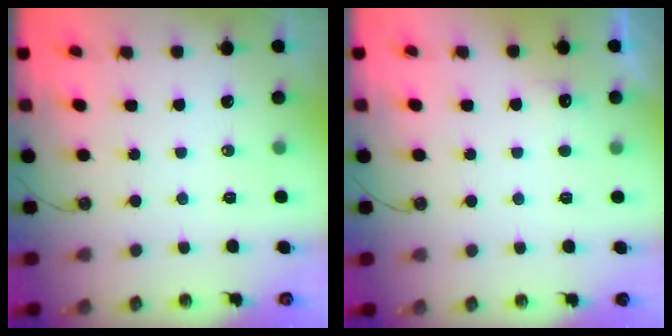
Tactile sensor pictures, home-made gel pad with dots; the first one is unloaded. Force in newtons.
{"total": 4.4, "press": 4.2, "slide": 1.2}